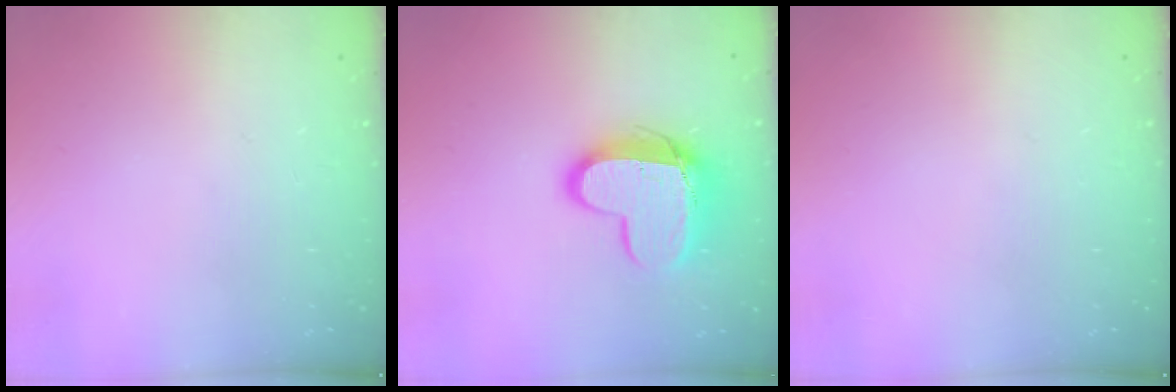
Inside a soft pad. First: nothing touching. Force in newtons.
{"total": 13.2, "press": 13.2, "slide": 1.2}
{"total": 0.0}